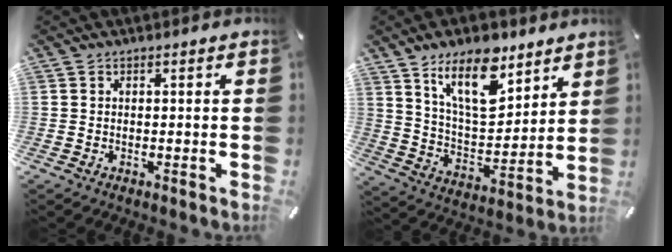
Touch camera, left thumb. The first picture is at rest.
{"total": 17.1, "force": [11.5, 8.1, 9.8], "torque": [-0.168, -0.056, 0.202]}